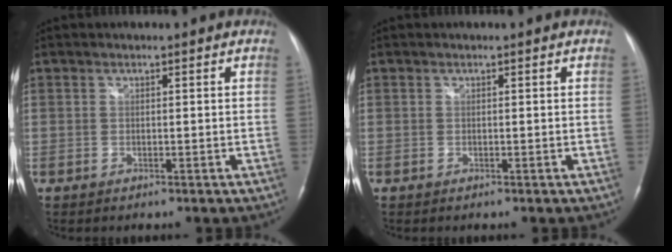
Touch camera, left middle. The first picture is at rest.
{"total": 0.0}